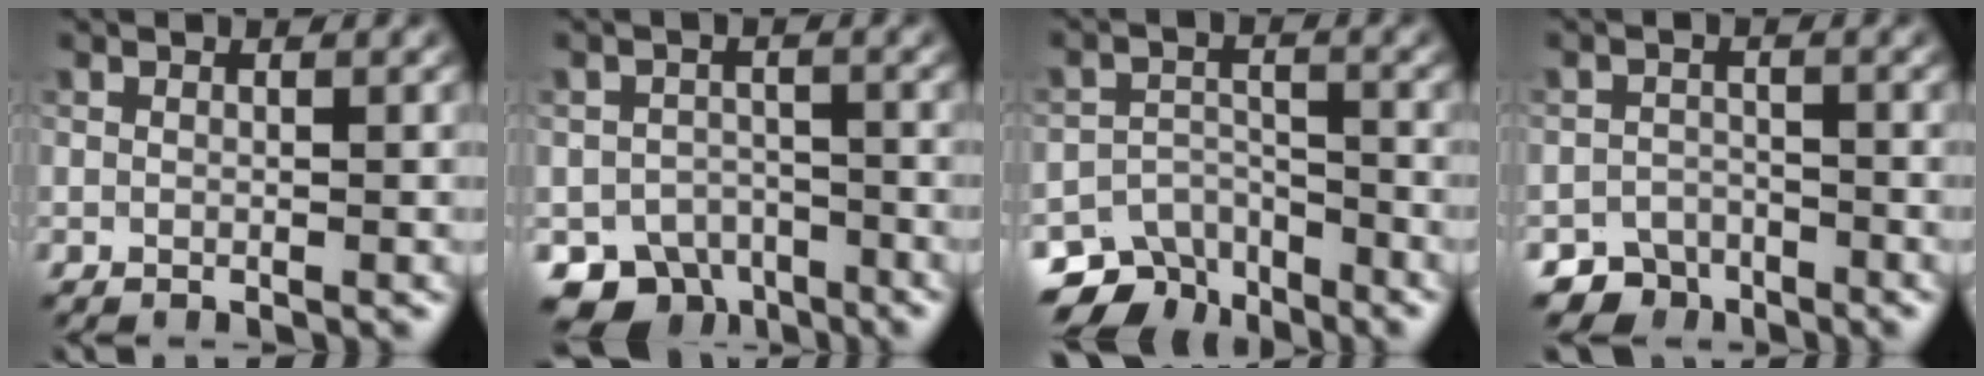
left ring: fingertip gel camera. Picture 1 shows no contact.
{"total": 5.4, "force": [-4.1, 3.3, 1.4], "torque": [-0.008, -0.015, -0.064]}
{"total": 6.0, "force": [-4.8, 3.3, 1.3], "torque": [-0.007, -0.013, -0.073]}
{"total": 3.6, "force": [-3.1, 1.9, 0.0], "torque": [0.019, -0.003, -0.049]}